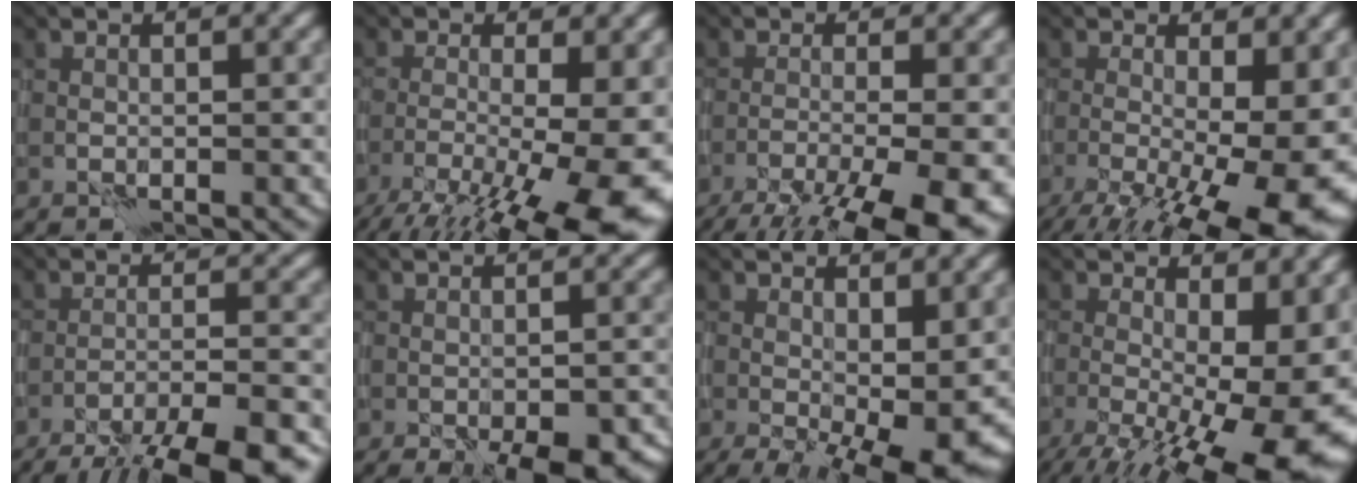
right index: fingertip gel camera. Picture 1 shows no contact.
{"total": 14.7, "force": [-6.4, 4.6, 12.4], "torque": [-0.188, -0.011, -0.093]}
{"total": 11.4, "force": [-7.2, 2.6, 8.5], "torque": [-0.134, -0.030, -0.100]}
{"total": 15.3, "force": [-4.5, 5.5, 13.6], "torque": [-0.181, -0.021, -0.055]}
{"total": 11.4, "force": [-9.5, 2.1, 5.9], "torque": [-0.084, -0.008, -0.128]}
{"total": 7.0, "force": [-4.0, 3.0, 4.8], "torque": [-0.068, -0.013, -0.044]}
{"total": 7.2, "force": [-1.8, 2.9, 6.4], "torque": [-0.101, -0.015, -0.017]}
{"total": 16.8, "force": [-3.9, 6.7, 15.0], "torque": [-0.196, -0.029, -0.037]}